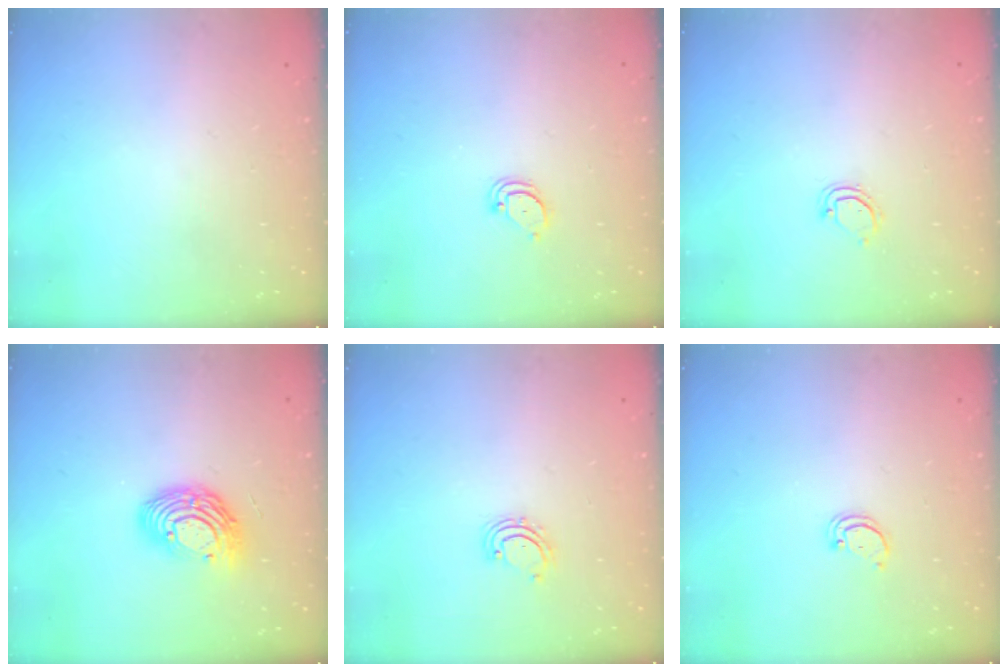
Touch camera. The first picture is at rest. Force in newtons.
{"total": 2.1, "press": 2.1, "slide": 0.2}
{"total": 3.9, "press": 3.9, "slide": 0.3}
{"total": 12.1, "press": 12.1, "slide": 1.0}
{"total": 2.9, "press": 2.9, "slide": 0.4}
{"total": 1.5, "press": 1.5, "slide": 0.1}